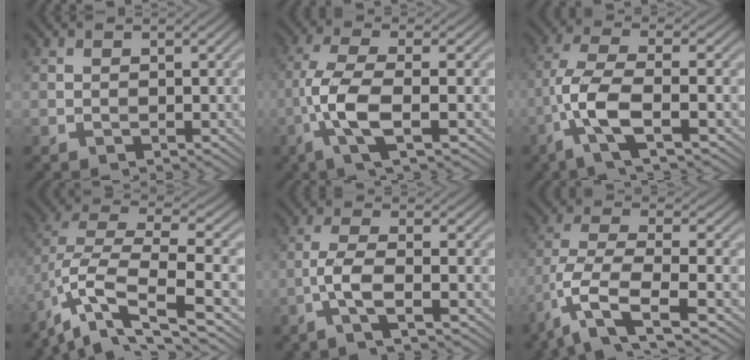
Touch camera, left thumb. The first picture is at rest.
{"total": 7.6, "force": [-2.3, 2.0, 7.0], "torque": [-0.152, 0.011, -0.058]}
{"total": 7.9, "force": [-3.1, 2.2, 7.0], "torque": [-0.154, 0.008, -0.078]}
{"total": 12.1, "force": [-5.9, 4.1, 9.8], "torque": [-0.206, 0.001, -0.101]}
{"total": 4.0, "force": [-1.7, 0.6, 3.6], "torque": [-0.079, 0.010, -0.048]}
{"total": 9.1, "force": [-4.9, 2.8, 7.1], "torque": [-0.156, -0.008, -0.106]}